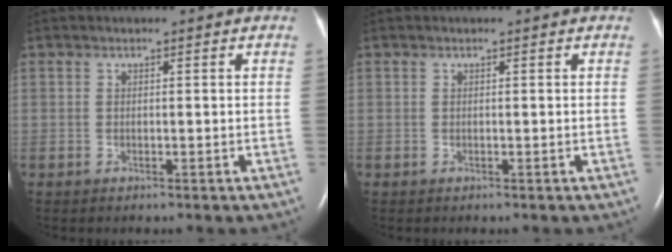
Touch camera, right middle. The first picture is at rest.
{"total": 0.0}